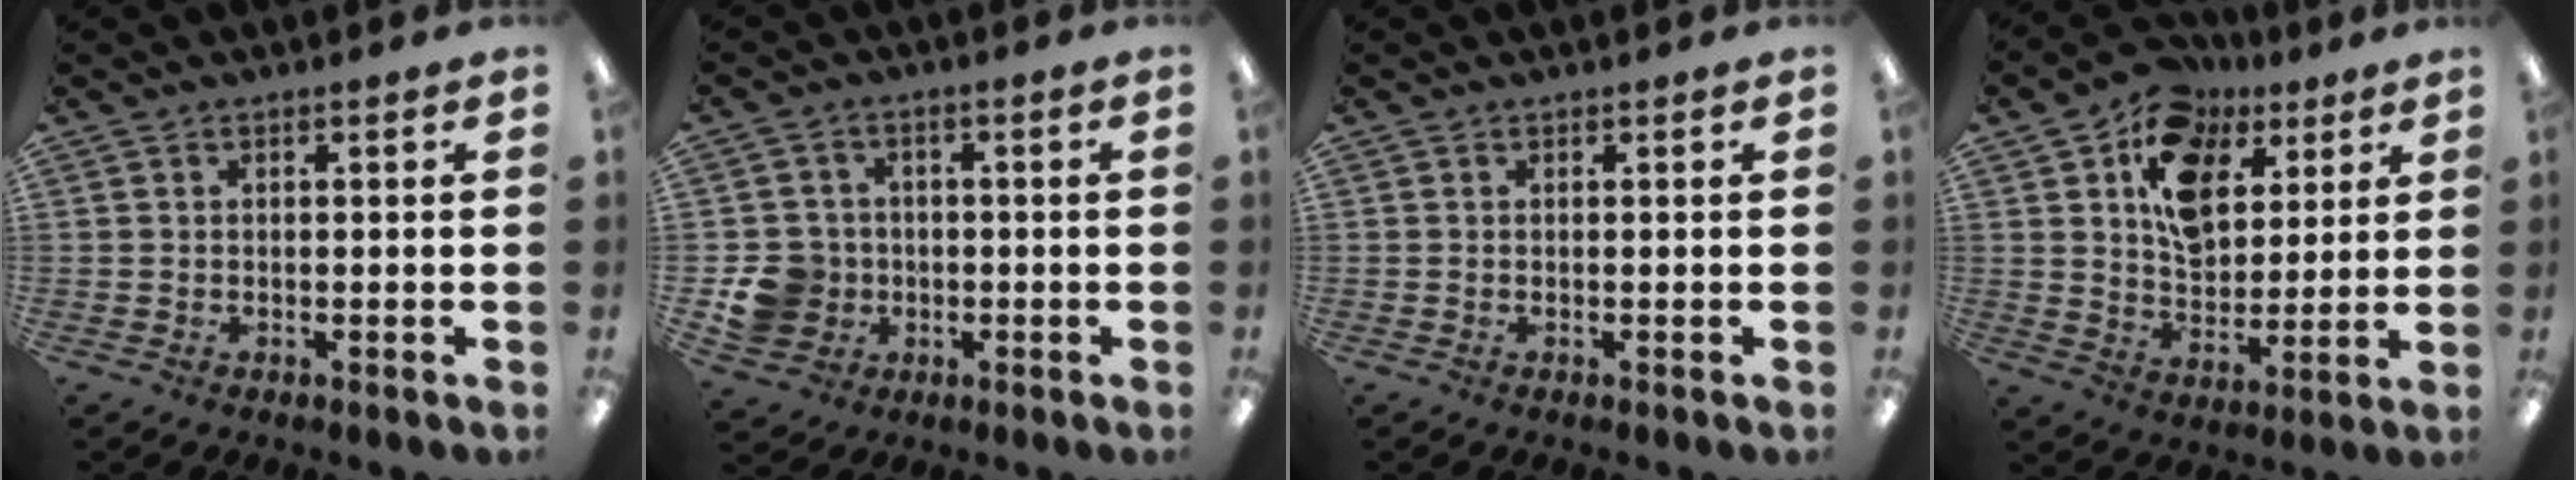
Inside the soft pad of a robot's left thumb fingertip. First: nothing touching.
{"total": 8.6, "force": [-1.7, 8.1, 2.4], "torque": [-0.056, 0.019, -0.024]}
{"total": 0.0}
{"total": 14.3, "force": [7.5, 9.9, 7.1], "torque": [-0.115, -0.032, 0.138]}